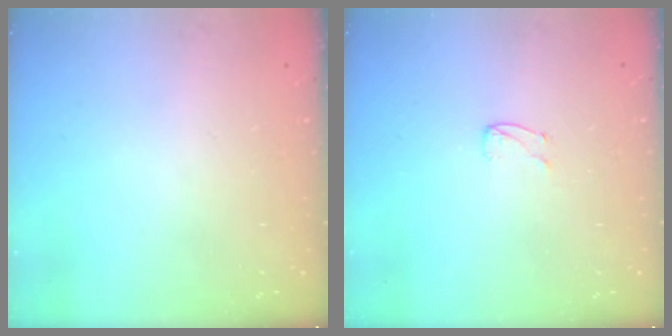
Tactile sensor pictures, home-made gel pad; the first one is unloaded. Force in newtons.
{"total": 3.1, "press": 3.1, "slide": 0.3}